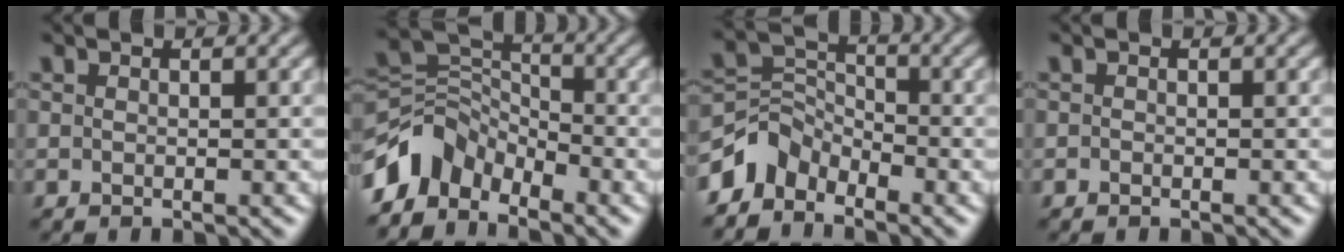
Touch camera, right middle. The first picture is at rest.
{"total": 5.3, "force": [-4.0, 3.0, 1.7], "torque": [-0.029, 0.005, -0.088]}
{"total": 3.9, "force": [-3.0, 2.3, 0.9], "torque": [-0.017, 0.006, -0.071]}
{"total": 0.0}